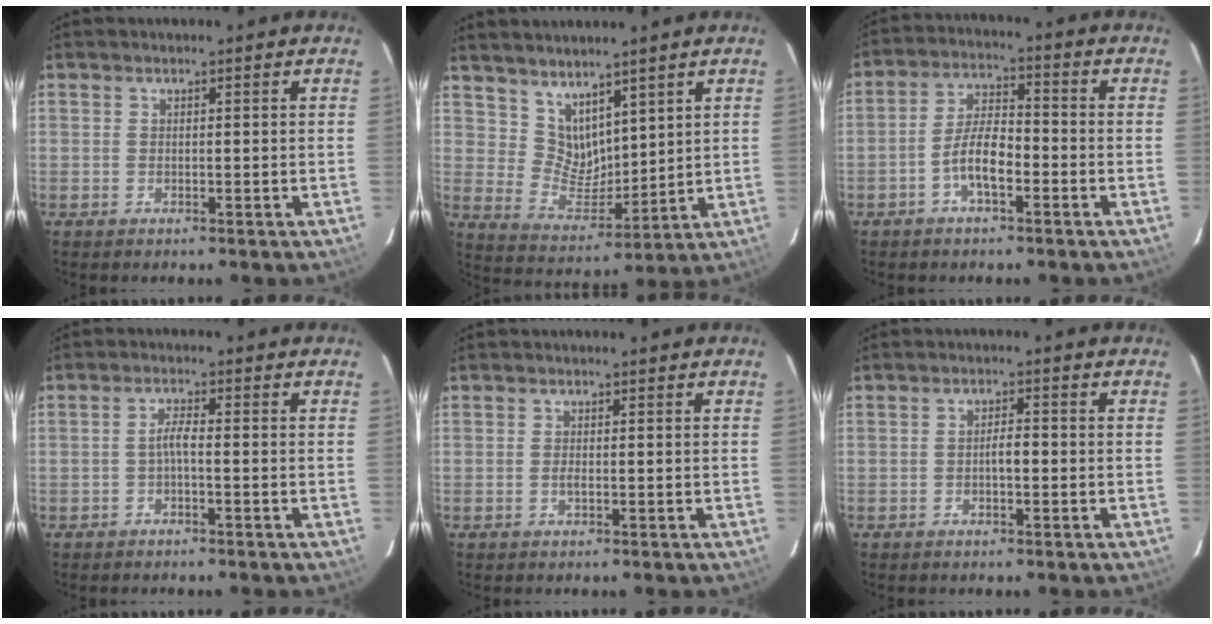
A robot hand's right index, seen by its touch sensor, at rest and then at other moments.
{"total": 8.5, "force": [6.4, 4.6, 3.2], "torque": [-0.056, -0.001, 0.136]}
{"total": 6.8, "force": [-3.1, 2.3, 5.6], "torque": [-0.119, 0.013, -0.056]}
{"total": 2.0, "force": [-1.0, 0.1, 1.8], "torque": [-0.036, 0.007, -0.020]}
{"total": 0.9, "force": [-0.3, 0.1, 0.8], "torque": [-0.018, 0.000, -0.005]}
{"total": 2.2, "force": [-0.8, 0.6, 2.0], "torque": [-0.037, 0.007, -0.013]}